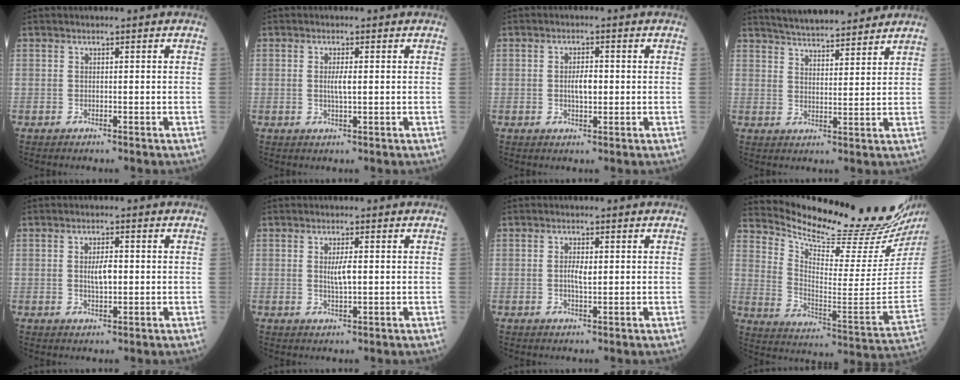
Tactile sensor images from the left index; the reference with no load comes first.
{"total": 2.1, "force": [0.2, 0.3, 2.1], "torque": [-0.043, -0.001, 0.003]}
{"total": 3.0, "force": [0.0, 1.1, 2.7], "torque": [-0.050, 0.002, 0.000]}
{"total": 13.3, "force": [12.2, 2.0, 4.8], "torque": [-0.073, 0.015, 0.179]}
{"total": 3.2, "force": [0.1, 1.1, 3.0], "torque": [-0.056, 0.000, 0.003]}
{"total": 2.7, "force": [0.3, 0.4, 2.7], "torque": [-0.052, -0.001, 0.008]}
{"total": 2.2, "force": [0.2, 0.6, 2.1], "torque": [-0.043, 0.000, 0.005]}
{"total": 23.3, "force": [21.6, -0.1, 8.8], "torque": [-0.155, -0.116, 0.305]}